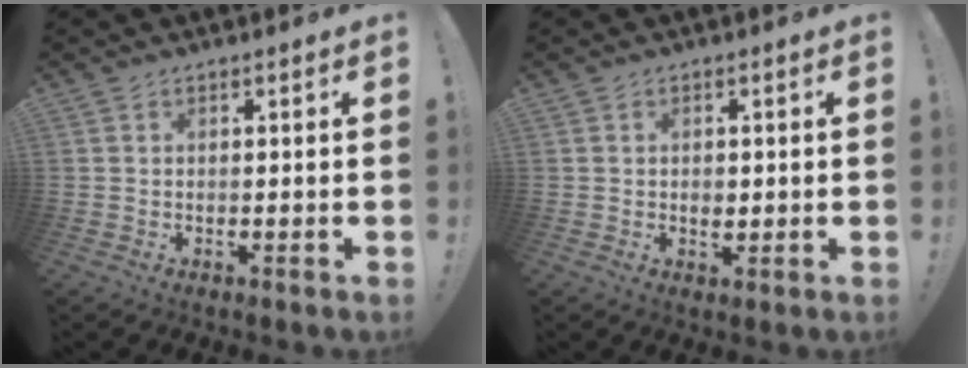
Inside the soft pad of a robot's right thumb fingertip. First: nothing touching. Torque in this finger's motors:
{"motor_torque": [-0.16, 0.12, 0.06, 0.21, -0.01]}